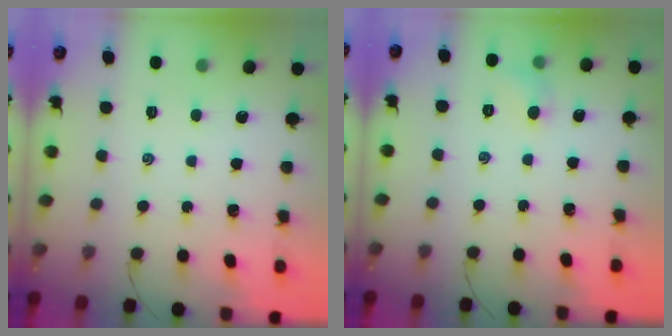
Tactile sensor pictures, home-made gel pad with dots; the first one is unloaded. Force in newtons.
{"total": 6.0, "press": 5.8, "slide": 1.6}